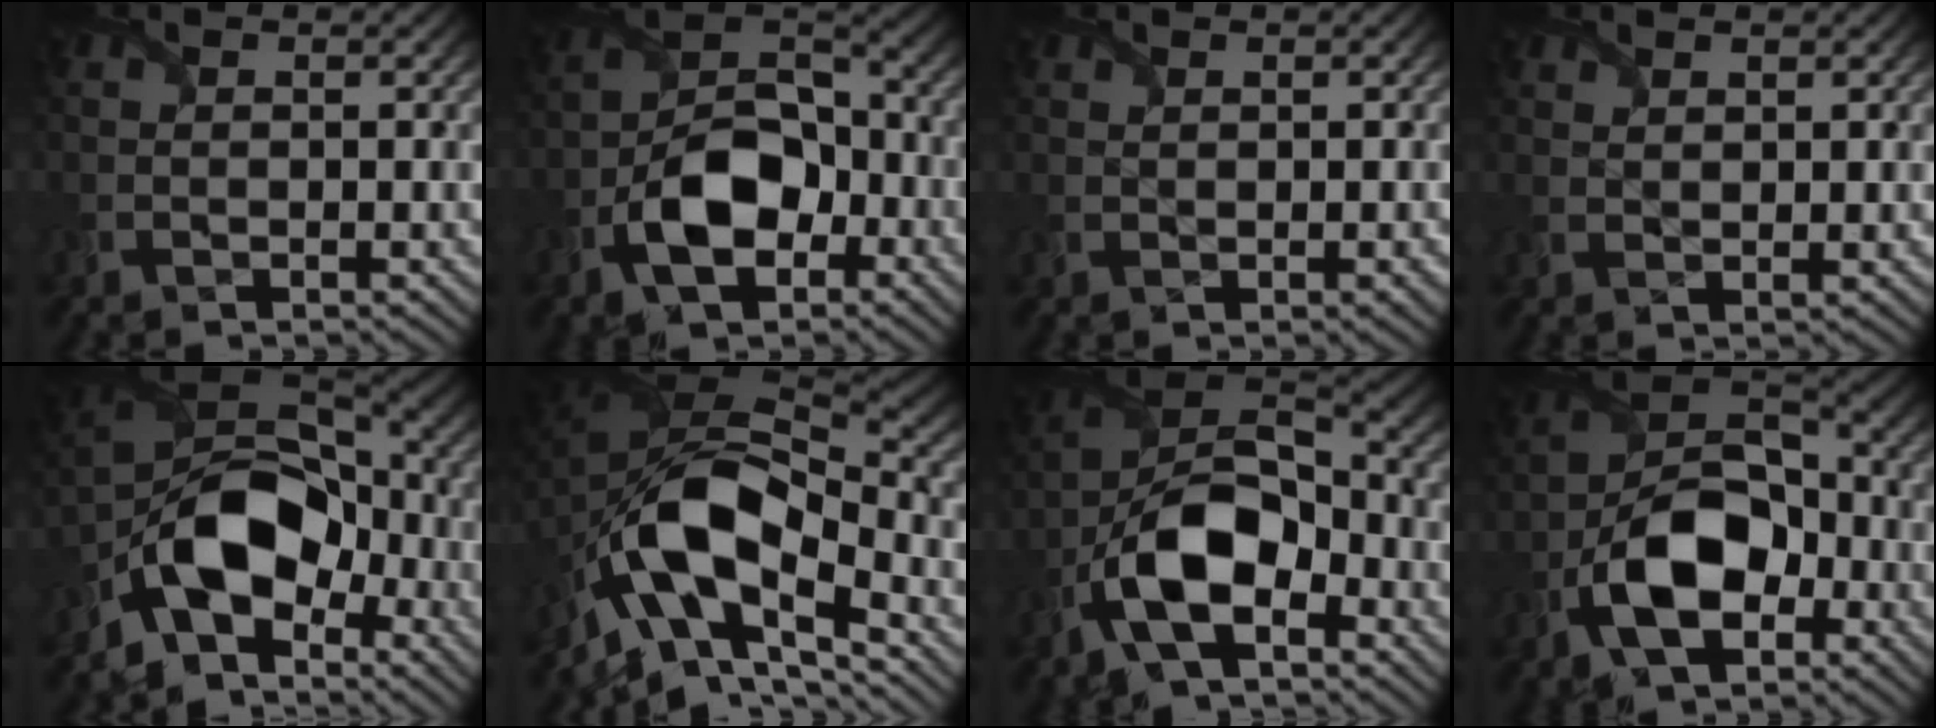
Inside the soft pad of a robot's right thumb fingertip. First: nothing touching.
{"total": 10.7, "force": [-4.4, 6.2, 7.5], "torque": [-0.143, 0.001, -0.087]}
{"total": 1.0, "force": [0.8, 0.3, 0.5], "torque": [-0.009, 0.001, 0.018]}
{"total": 1.7, "force": [1.6, 0.4, 0.3], "torque": [-0.010, 0.001, 0.037]}
{"total": 13.1, "force": [-6.0, 7.7, 8.8], "torque": [-0.174, -0.009, -0.126]}
{"total": 14.4, "force": [-5.9, 7.6, 10.6], "torque": [-0.200, -0.018, -0.115]}
{"total": 13.2, "force": [-6.1, 6.7, 9.6], "torque": [-0.200, -0.015, -0.128]}
{"total": 11.9, "force": [-5.0, 6.8, 8.4], "torque": [-0.164, -0.002, -0.101]}